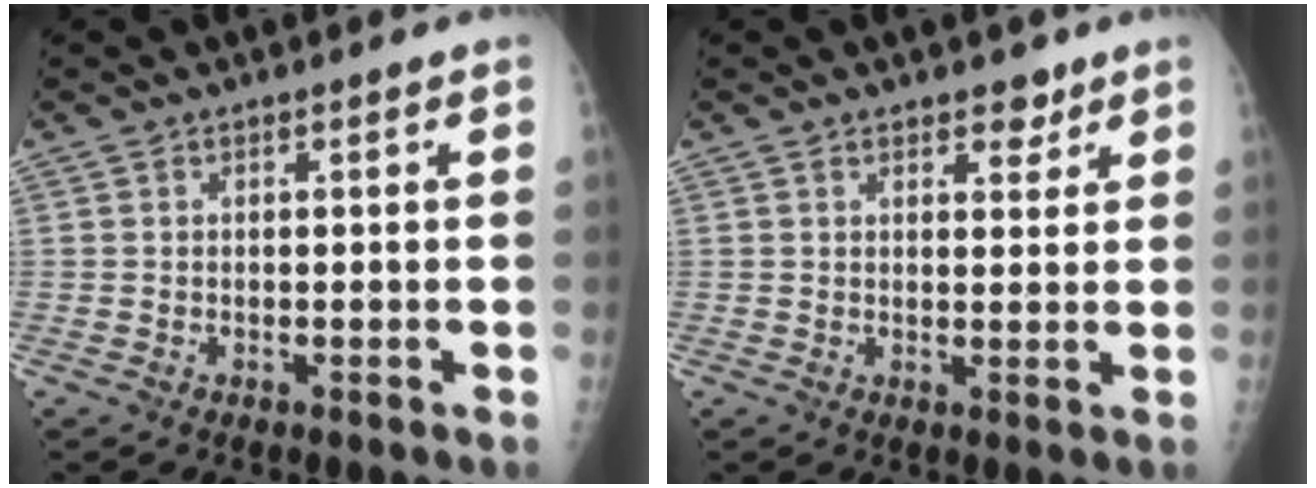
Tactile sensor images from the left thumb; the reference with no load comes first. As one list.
[{"total": 3.2, "force": [2.3, 1.7, 1.5], "torque": [0.001, -0.013, 0.033]}]